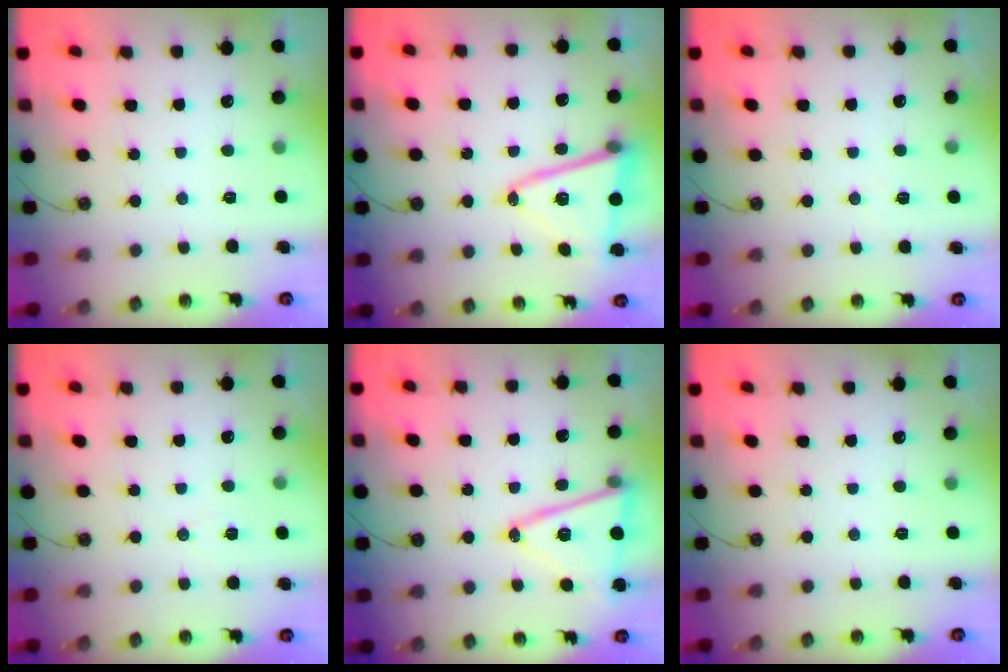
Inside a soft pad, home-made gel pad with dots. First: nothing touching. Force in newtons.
{"total": 13.8, "press": 13.6, "slide": 2.4}
{"total": 2.5, "press": 2.2, "slide": 1.1}
{"total": 6.2, "press": 4.3, "slide": 4.4}
{"total": 15.7, "press": 15.2, "slide": 3.8}
{"total": 0.0}